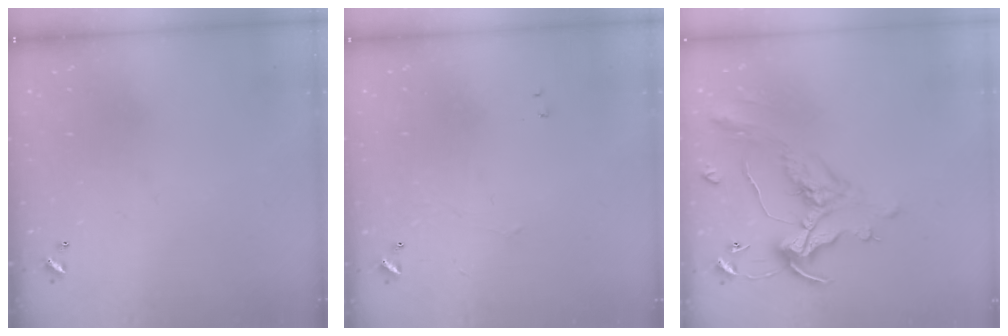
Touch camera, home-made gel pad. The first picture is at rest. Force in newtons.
{"total": 0.7, "press": 0.4, "slide": 0.5}
{"total": 1.7, "press": 1.2, "slide": 1.1}